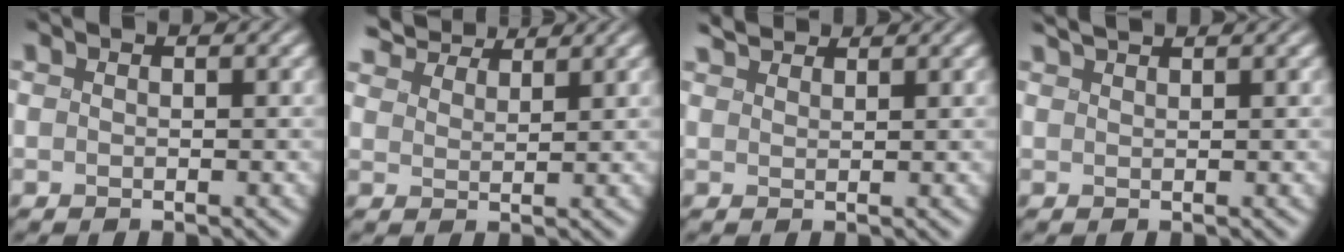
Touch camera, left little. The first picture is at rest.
{"total": 7.4, "force": [6.8, 1.9, 2.3], "torque": [-0.058, 0.011, 0.101]}
{"total": 3.4, "force": [3.2, 0.8, 1.1], "torque": [-0.019, 0.014, 0.040]}
{"total": 2.7, "force": [2.3, 0.5, 1.3], "torque": [-0.009, 0.017, 0.021]}